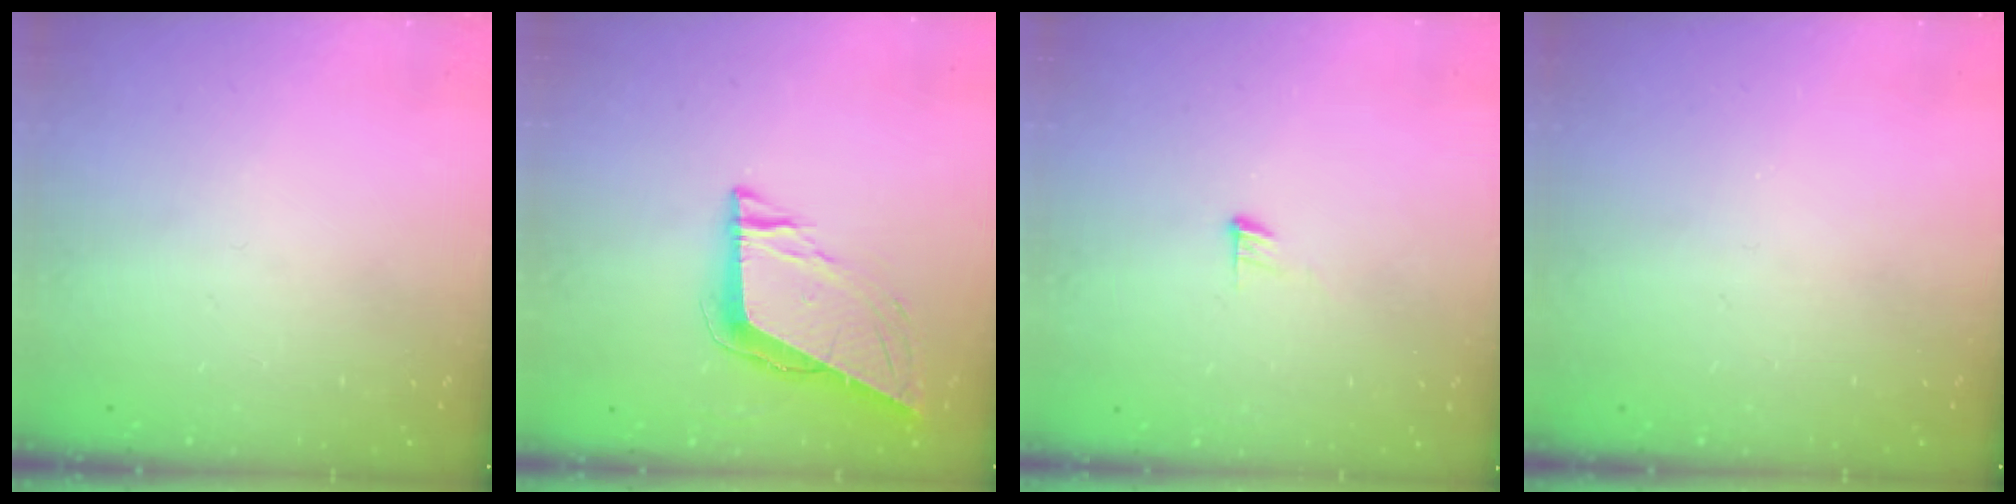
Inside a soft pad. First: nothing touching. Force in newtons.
{"total": 8.6, "press": 8.4, "slide": 1.9}
{"total": 4.0, "press": 4.0, "slide": 0.3}
{"total": 0.0}